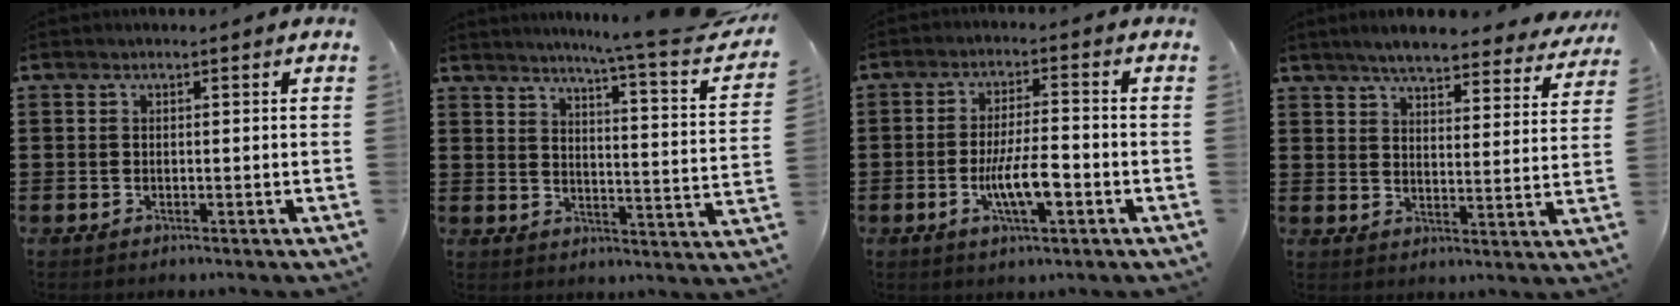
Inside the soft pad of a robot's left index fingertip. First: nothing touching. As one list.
[{"total": 6.1, "force": [5.2, -1.3, 3.0], "torque": [-0.066, -0.052, 0.076]}, {"total": 7.4, "force": [-2.3, 1.9, 6.8], "torque": [-0.139, -0.007, -0.045]}, {"total": 5.5, "force": [5.2, 0.3, 1.9], "torque": [-0.058, -0.023, 0.090]}]